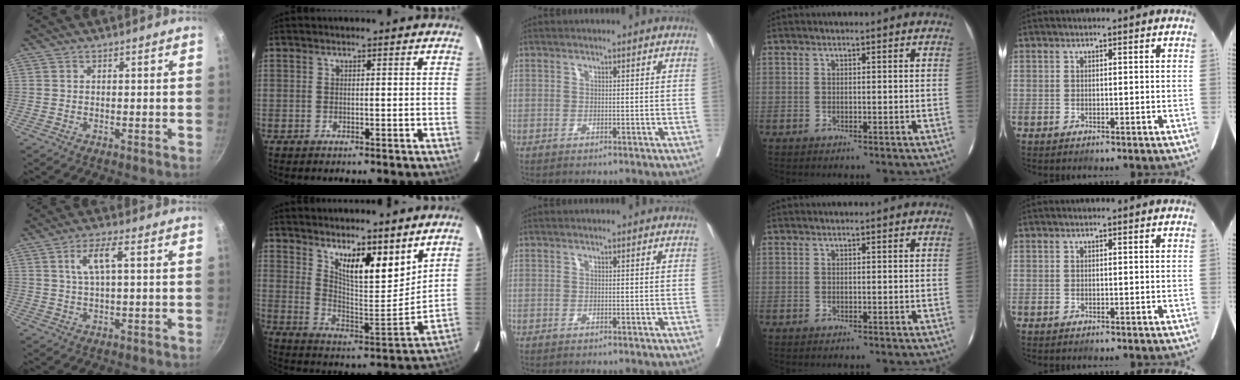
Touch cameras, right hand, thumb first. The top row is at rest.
{"thumb": {"total": 5.5, "force": [1.5, 1.4, 5.1], "torque": [-0.112, 0.008, 0.033]}, "index": {"total": 11.6, "force": [7.9, 2.7, 8.1], "torque": [-0.133, -0.012, 0.146]}}